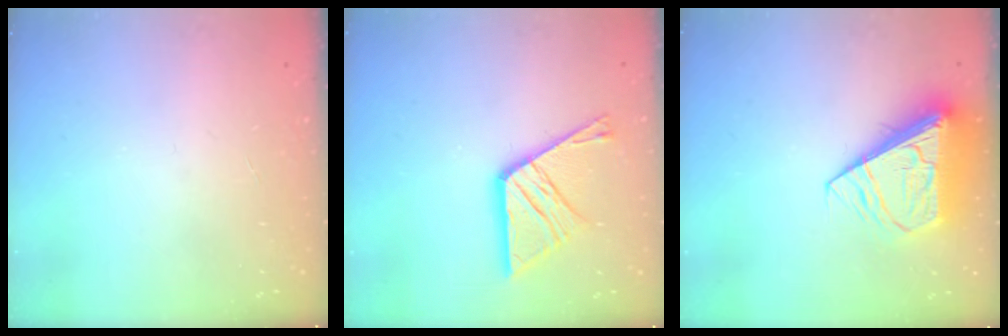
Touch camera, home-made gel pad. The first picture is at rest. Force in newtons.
{"total": 13.9, "press": 13.8, "slide": 1.3}
{"total": 11.2, "press": 11.1, "slide": 1.6}